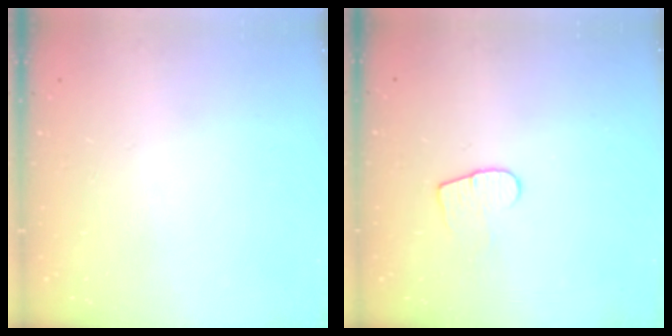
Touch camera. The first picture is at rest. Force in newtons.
{"total": 7.3, "press": 7.3, "slide": 0.5}